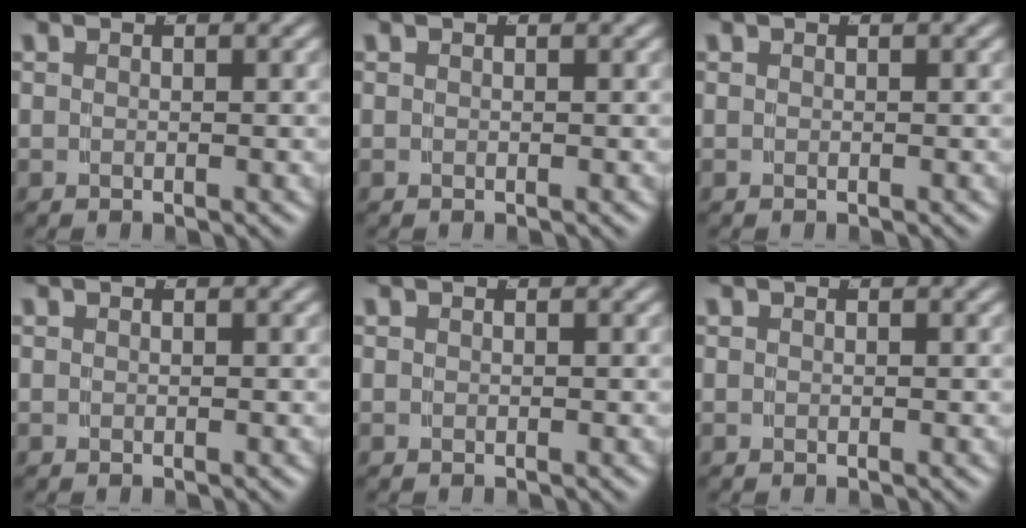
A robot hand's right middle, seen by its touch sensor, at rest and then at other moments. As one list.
[{"total": 0.0}, {"total": 0.0}, {"total": 0.0}, {"total": 0.0}, {"total": 0.0}]